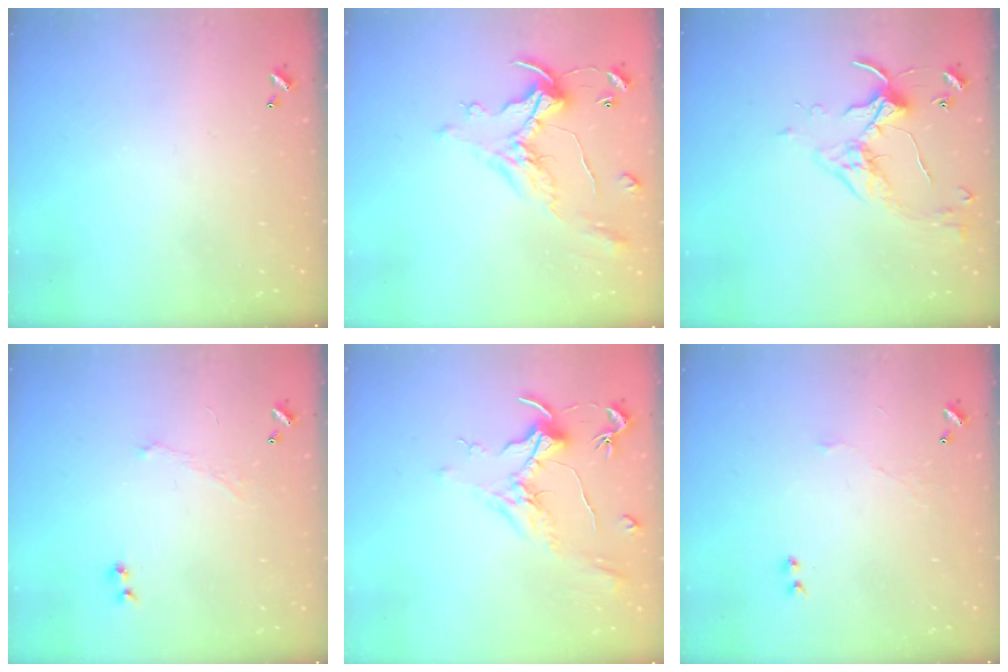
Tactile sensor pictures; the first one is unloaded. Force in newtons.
{"total": 1.8, "press": 1.5, "slide": 1.1}
{"total": 3.9, "press": 3.9, "slide": 0.1}
{"total": 1.2, "press": 1.0, "slide": 0.8}
{"total": 1.9, "press": 1.7, "slide": 0.9}
{"total": 2.4, "press": 2.3, "slide": 0.6}